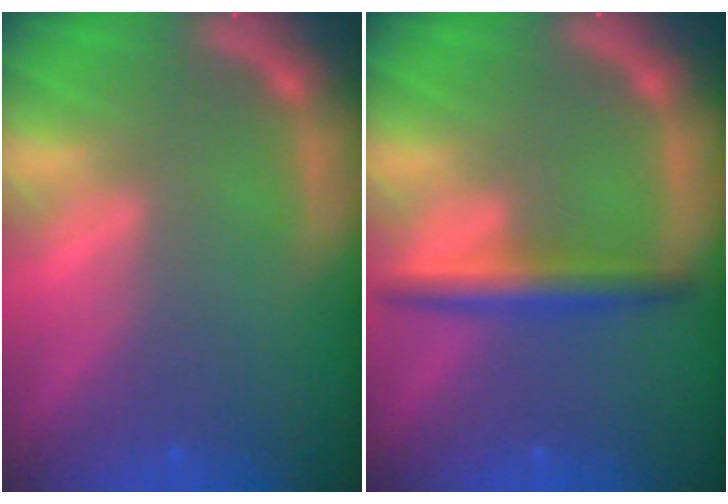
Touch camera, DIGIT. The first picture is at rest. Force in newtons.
{"total": 3.5}